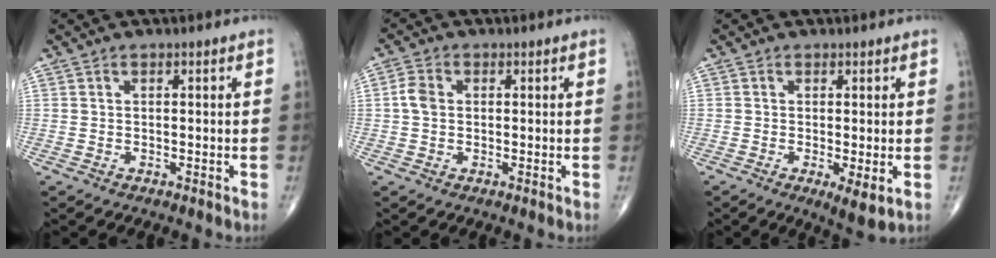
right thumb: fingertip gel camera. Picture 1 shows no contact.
{"total": 3.1, "force": [0.2, 2.3, 2.0], "torque": [-0.043, 0.006, -0.002]}
{"total": 4.1, "force": [-0.8, 1.1, 3.9], "torque": [-0.064, -0.015, -0.014]}